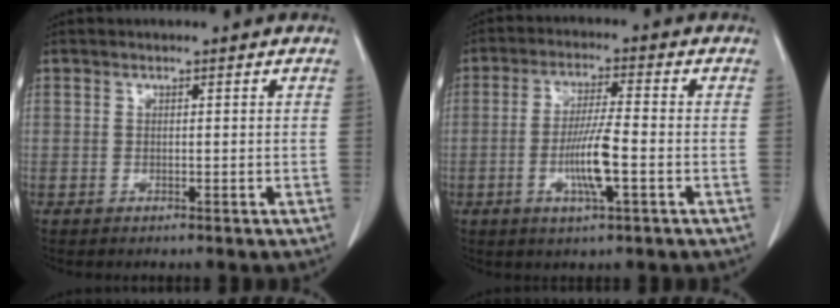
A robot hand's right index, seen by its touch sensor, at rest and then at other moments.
{"total": 7.5, "force": [-2.1, 0.3, 7.2], "torque": [-0.136, -0.003, -0.039]}